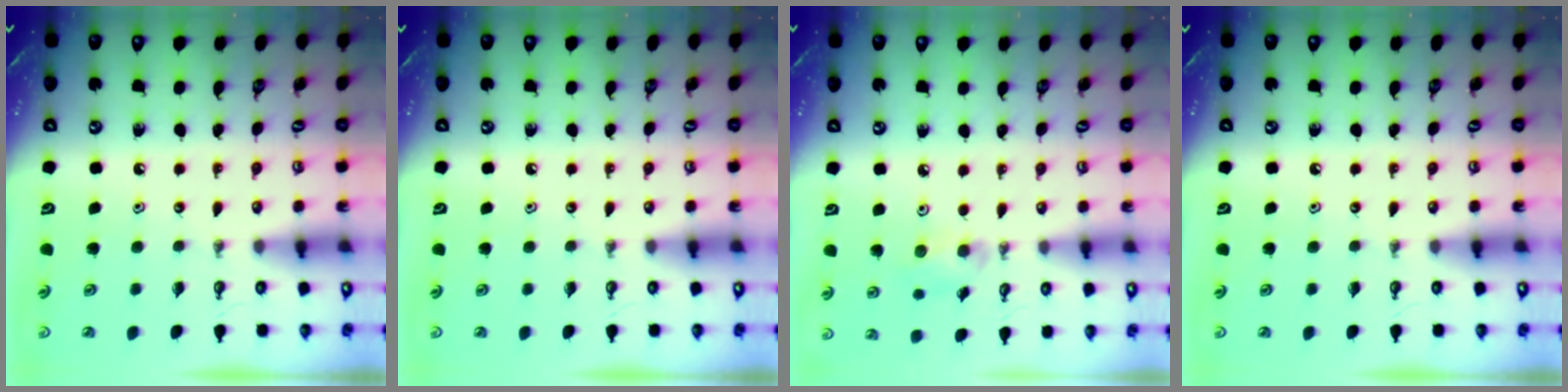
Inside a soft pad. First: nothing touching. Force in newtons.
{"total": 0.0}
{"total": 5.3, "press": 5.1, "slide": 1.3}
{"total": 0.0}